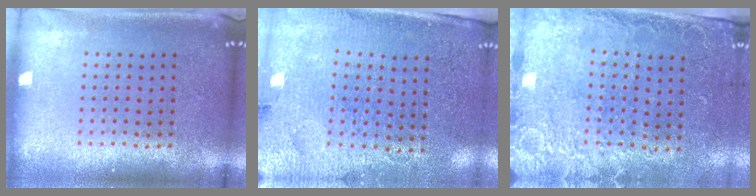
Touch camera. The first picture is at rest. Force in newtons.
{"total": 3.1, "press": 2.8, "slide": 1.2}
{"total": 2.5, "press": 2.0, "slide": 1.5}